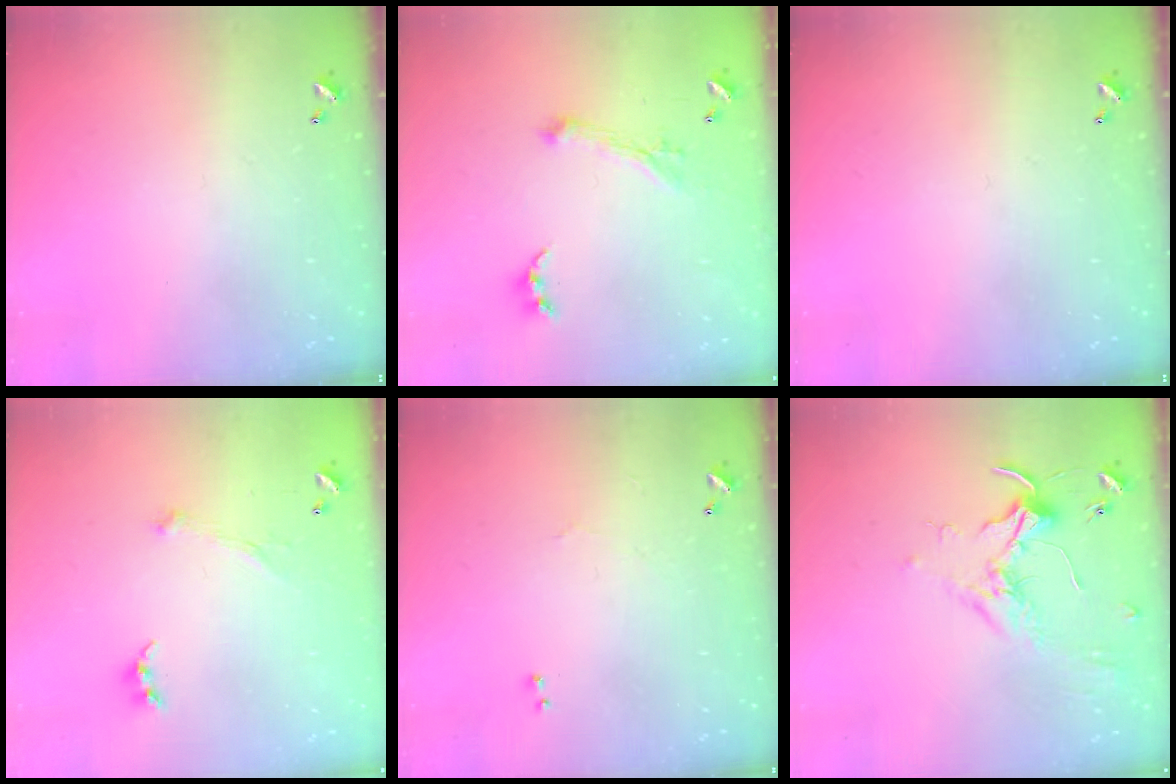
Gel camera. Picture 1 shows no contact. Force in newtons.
{"total": 1.1, "press": 0.6, "slide": 0.9}
{"total": 0.0}
{"total": 2.1, "press": 2.0, "slide": 0.7}
{"total": 1.0, "press": 0.5, "slide": 0.8}
{"total": 1.8, "press": 1.8, "slide": 0.4}